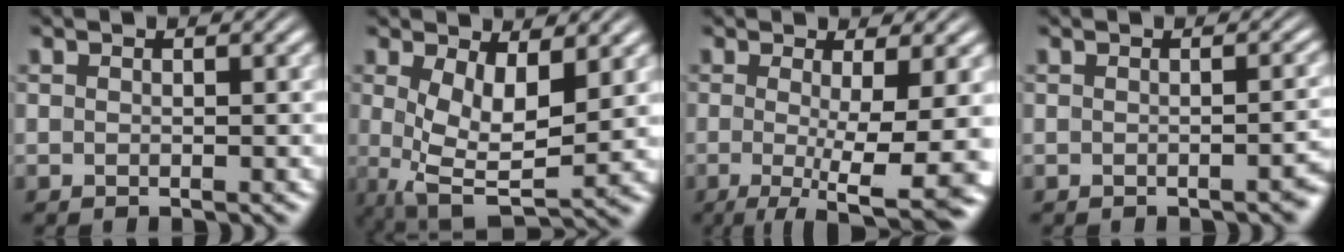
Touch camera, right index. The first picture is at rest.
{"total": 8.1, "force": [-0.8, 4.2, 6.9], "torque": [-0.130, -0.052, 0.010]}
{"total": 8.3, "force": [-4.5, 2.2, 6.7], "torque": [-0.101, -0.043, -0.049]}
{"total": 1.3, "force": [-1.1, 0.1, 0.8], "torque": [-0.010, 0.004, -0.018]}